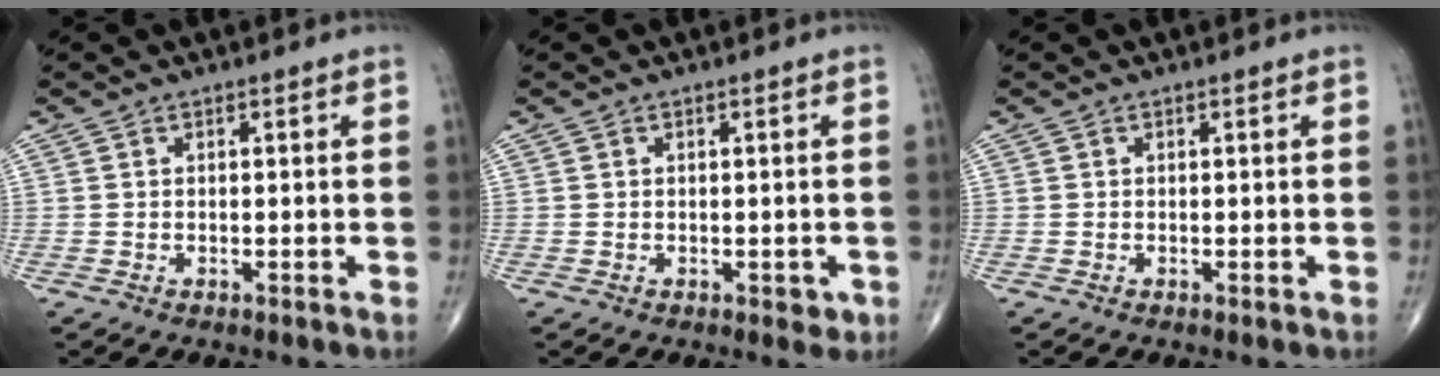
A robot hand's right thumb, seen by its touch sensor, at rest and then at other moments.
{"total": 2.0, "force": [-0.5, 1.4, 1.3], "torque": [-0.005, 0.000, -0.004]}
{"total": 0.0}